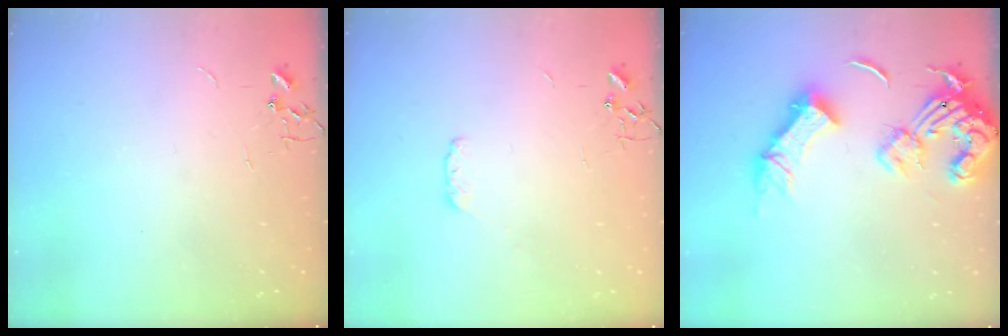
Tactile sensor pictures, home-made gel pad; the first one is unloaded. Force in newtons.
{"total": 3.8, "press": 3.8, "slide": 0.6}
{"total": 18.2, "press": 18.1, "slide": 2.1}